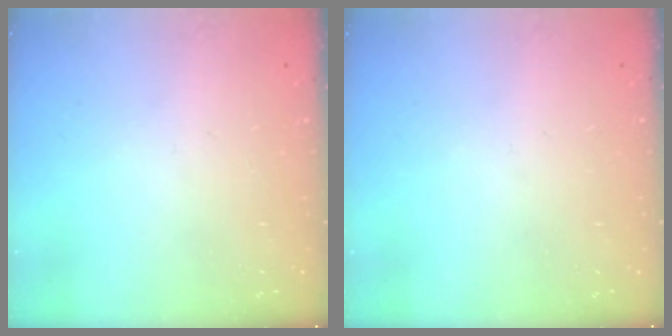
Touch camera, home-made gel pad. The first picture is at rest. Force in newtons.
{"total": 0.0}